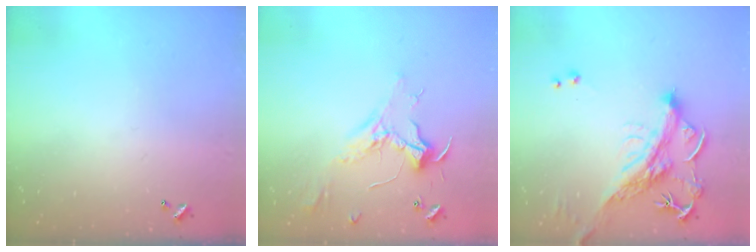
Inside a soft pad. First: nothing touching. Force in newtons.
{"total": 2.4, "press": 2.3, "slide": 0.7}
{"total": 3.5, "press": 3.2, "slide": 1.4}